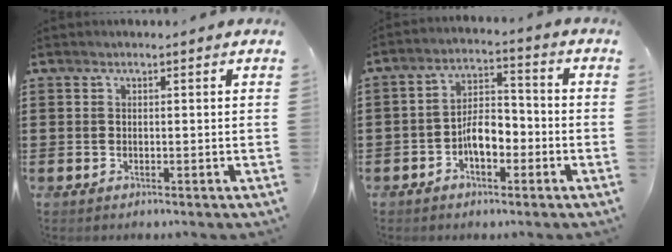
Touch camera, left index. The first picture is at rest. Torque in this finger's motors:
{"motor_torque": [0.28, 0.14, 0.40, 0.07]}